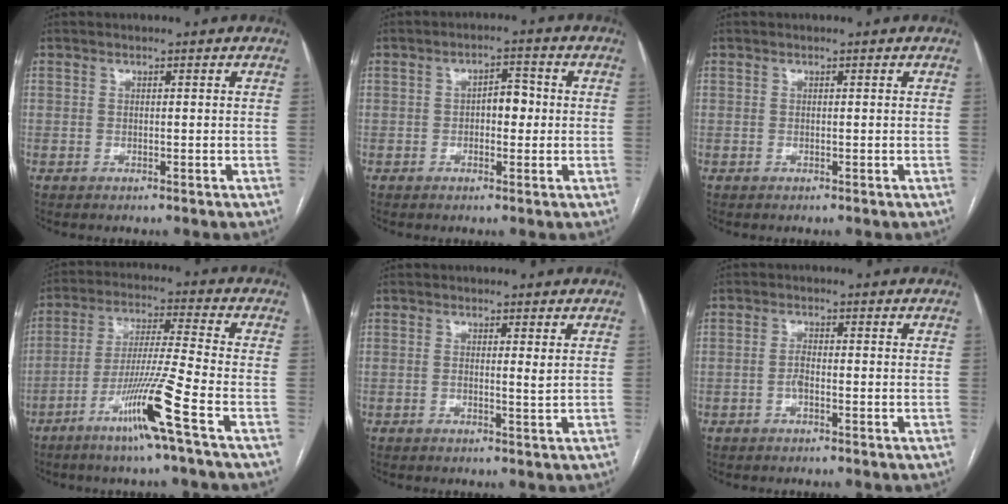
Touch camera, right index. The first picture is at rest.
{"total": 3.7, "force": [-0.2, 1.9, 3.1], "torque": [-0.043, 0.013, -0.003]}
{"total": 0.0}
{"total": 11.6, "force": [-6.0, -1.9, 9.7], "torque": [-0.182, -0.020, -0.119]}
{"total": 1.1, "force": [0.3, -0.1, 1.1], "torque": [-0.017, -0.001, 0.004]}
{"total": 1.5, "force": [-0.6, 0.5, 1.3], "torque": [-0.024, 0.003, -0.012]}